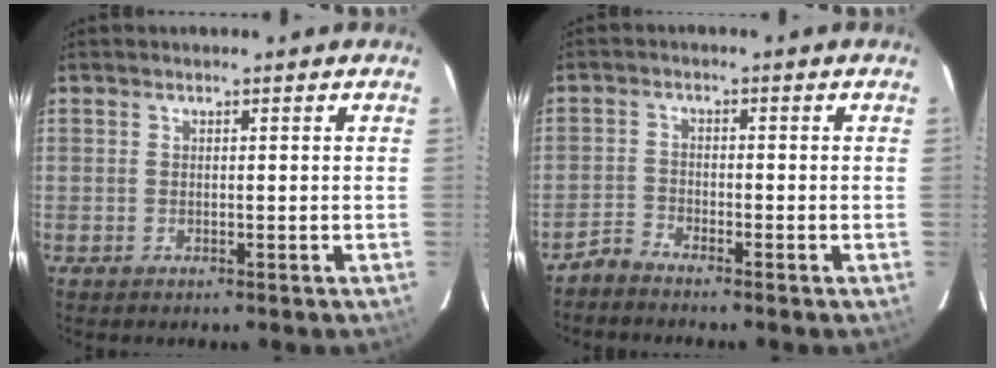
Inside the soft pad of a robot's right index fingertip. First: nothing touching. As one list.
[{"total": 2.5, "force": [-2.4, 0.3, 0.2], "torque": [-0.007, 0.001, -0.056]}]